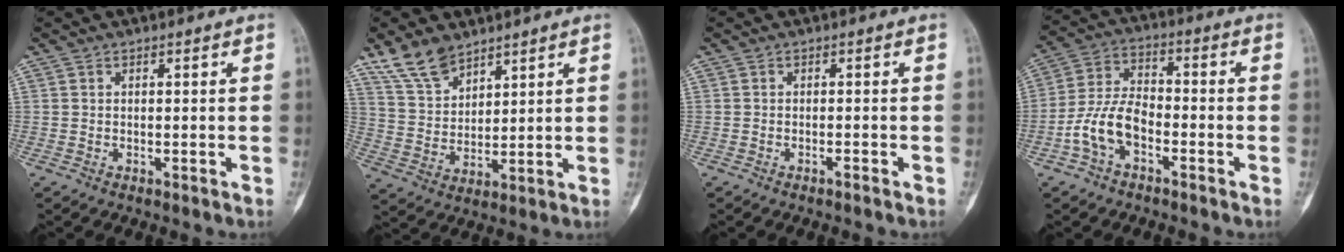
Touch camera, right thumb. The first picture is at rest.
{"total": 8.8, "force": [6.7, 4.5, 3.5], "torque": [-0.052, -0.031, 0.140]}
{"total": 0.8, "force": [-0.6, 0.1, 0.5], "torque": [-0.014, 0.003, -0.009]}
{"total": 9.4, "force": [-3.8, 5.4, 6.6], "torque": [-0.131, 0.037, -0.079]}